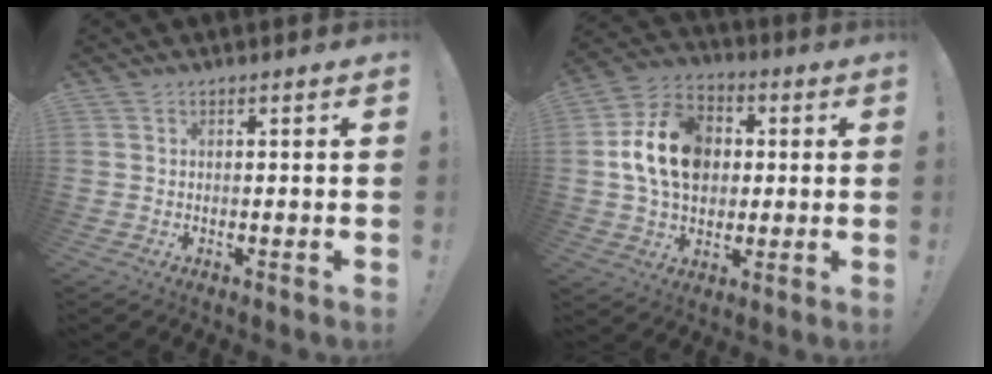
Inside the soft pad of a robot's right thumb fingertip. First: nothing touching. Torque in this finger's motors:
{"motor_torque": [2.19, 2.58, 0.18, 0.36, 0.08]}